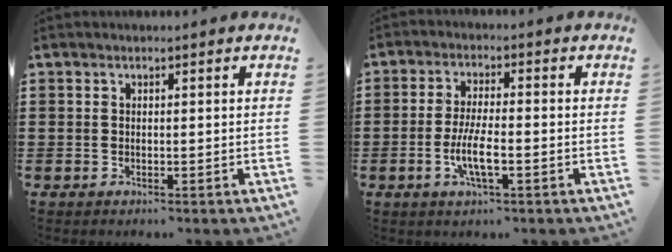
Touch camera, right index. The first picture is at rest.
{"total": 5.6, "force": [-1.8, 1.3, 5.2], "torque": [-0.107, -0.005, -0.036]}